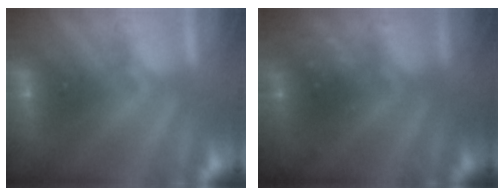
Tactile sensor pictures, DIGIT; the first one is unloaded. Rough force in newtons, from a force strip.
{"total": 7.5}